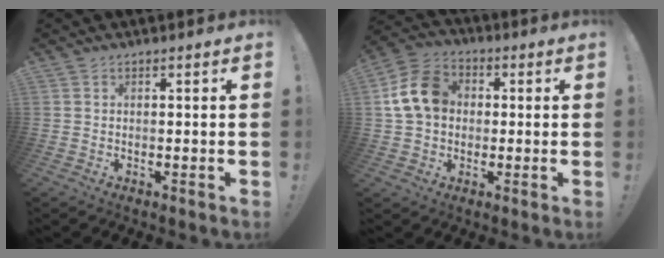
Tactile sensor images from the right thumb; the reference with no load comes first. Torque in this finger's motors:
{"motor_torque": [0.80, 0.62, 0.87, 0.02, 0.06]}